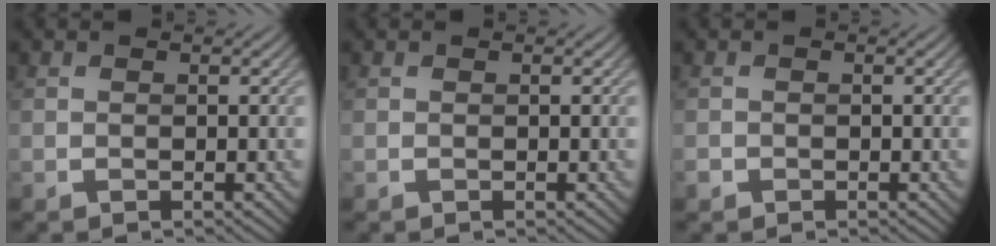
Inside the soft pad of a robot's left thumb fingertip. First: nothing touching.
{"total": 0.0}
{"total": 0.7, "force": [-0.4, 0.5, 0.1], "torque": [-0.003, -0.004, -0.010]}